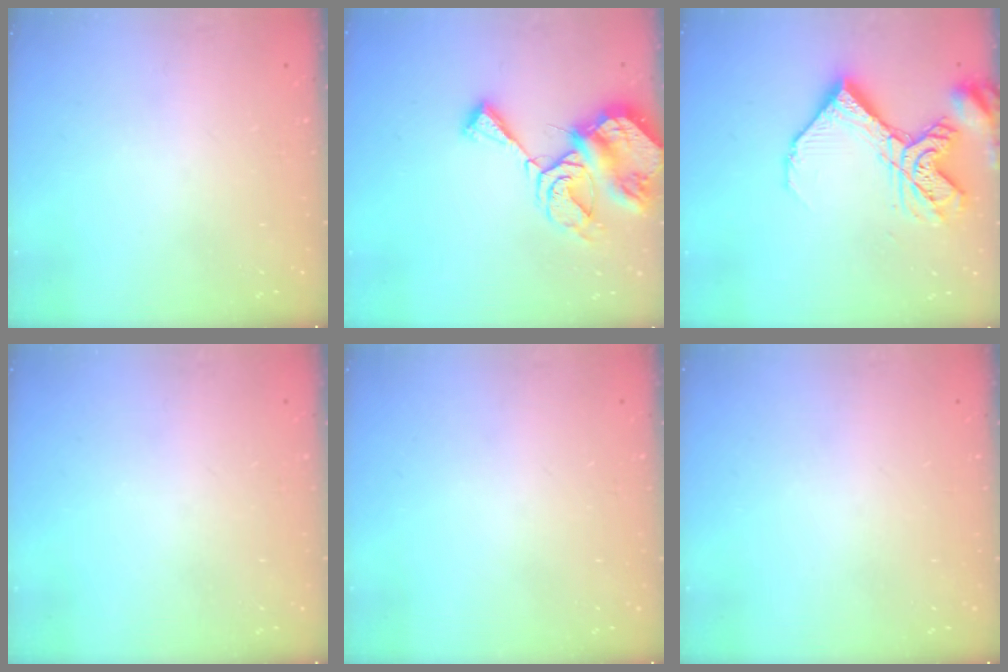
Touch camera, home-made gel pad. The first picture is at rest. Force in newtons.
{"total": 11.0, "press": 10.9, "slide": 1.4}
{"total": 16.2, "press": 16.1, "slide": 2.2}
{"total": 0.0}
{"total": 0.0}
{"total": 0.0}